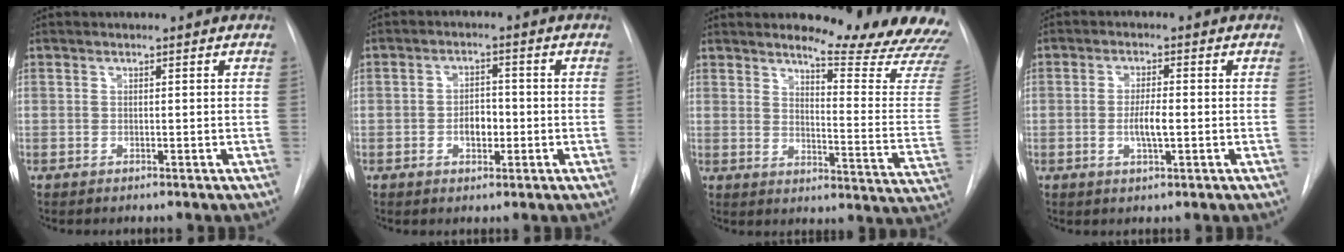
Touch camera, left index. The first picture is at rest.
{"total": 3.8, "force": [-0.9, 2.2, 2.9], "torque": [-0.045, 0.006, -0.013]}
{"total": 17.4, "force": [16.3, 0.9, 6.1], "torque": [-0.070, -0.133, 0.179]}
{"total": 3.8, "force": [-0.6, 0.8, 3.7], "torque": [-0.070, -0.002, -0.010]}